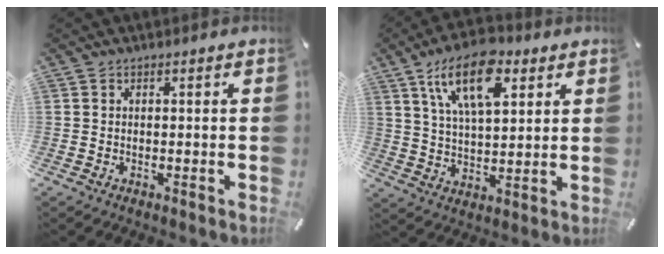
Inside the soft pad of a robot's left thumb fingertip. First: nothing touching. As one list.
[{"total": 15.2, "force": [7.8, 7.5, 10.8], "torque": [-0.186, -0.016, 0.135]}]